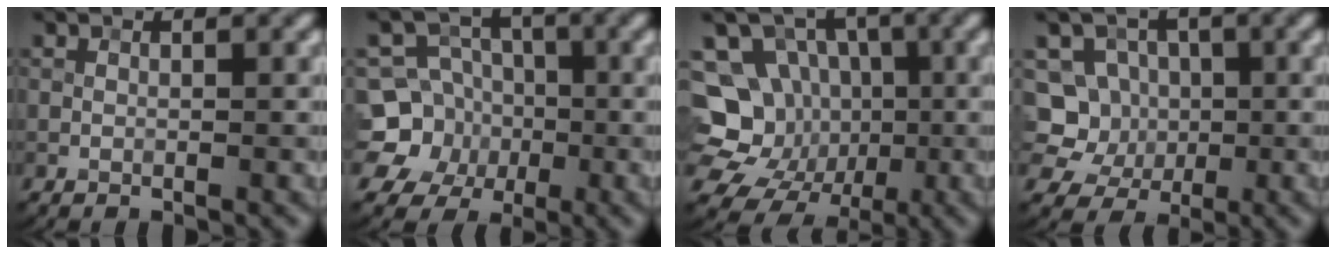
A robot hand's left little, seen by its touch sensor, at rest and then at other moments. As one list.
[{"total": 8.0, "force": [-1.2, 7.5, 2.4], "torque": [-0.045, 0.021, -0.055]}, {"total": 12.7, "force": [-1.1, 11.6, 5.1], "torque": [-0.117, 0.025, -0.025]}, {"total": 5.9, "force": [-0.5, 5.5, 2.1], "torque": [-0.022, 0.020, -0.040]}]